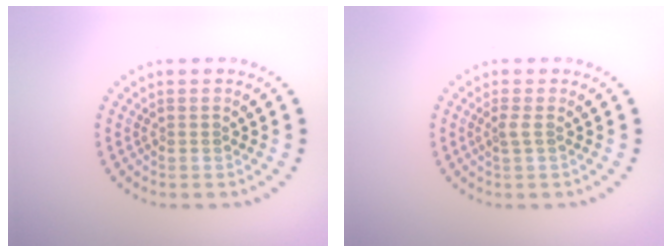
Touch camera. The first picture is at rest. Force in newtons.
{"total": 0.9, "press": 0.6, "slide": 0.7}